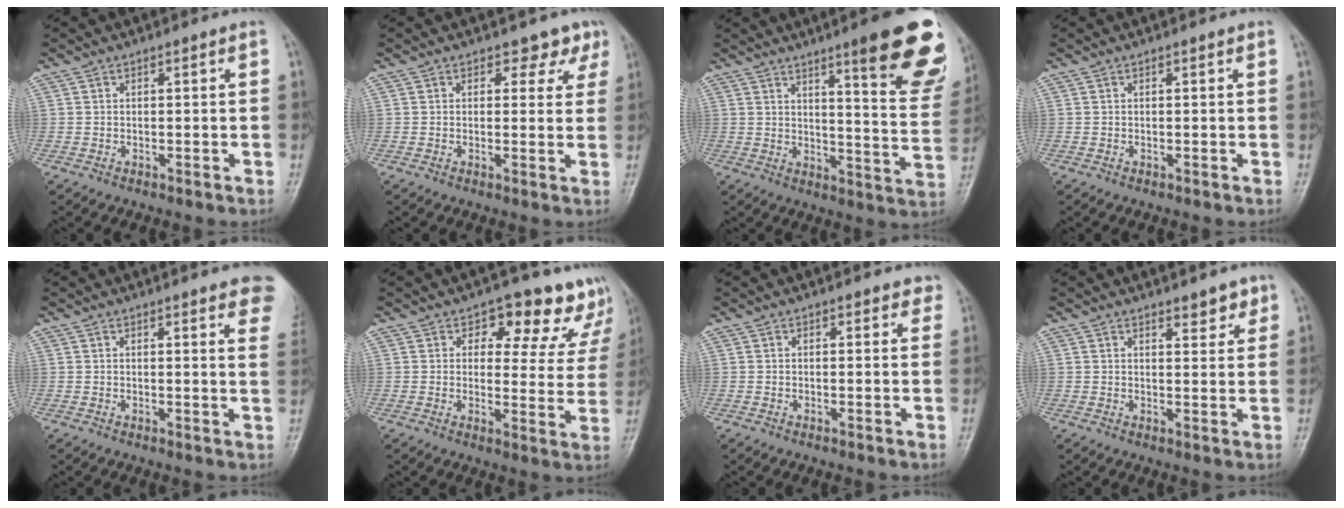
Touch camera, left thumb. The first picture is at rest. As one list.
[{"total": 3.3, "force": [2.4, 2.3, 0.5], "torque": [0.019, -0.017, 0.014]}, {"total": 19.7, "force": [11.7, 3.5, 15.5], "torque": [-0.163, -0.062, 0.149]}, {"total": 0.0}, {"total": 10.4, "force": [7.6, 2.4, 6.7], "torque": [-0.054, -0.023, 0.072]}, {"total": 12.8, "force": [9.8, 6.9, 4.5], "torque": [0.008, -0.054, 0.093]}, {"total": 1.9, "force": [1.5, 1.1, 0.7], "torque": [0.016, -0.004, 0.007]}, {"total": 3.5, "force": [2.7, 1.4, 1.7], "torque": [-0.005, -0.017, 0.036]}]